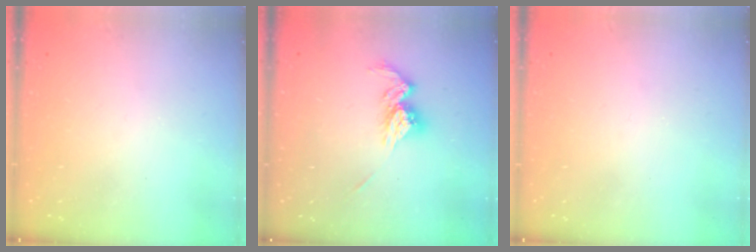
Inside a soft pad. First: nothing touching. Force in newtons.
{"total": 11.8, "press": 11.8, "slide": 0.5}
{"total": 0.7, "press": 0.7, "slide": 0.1}